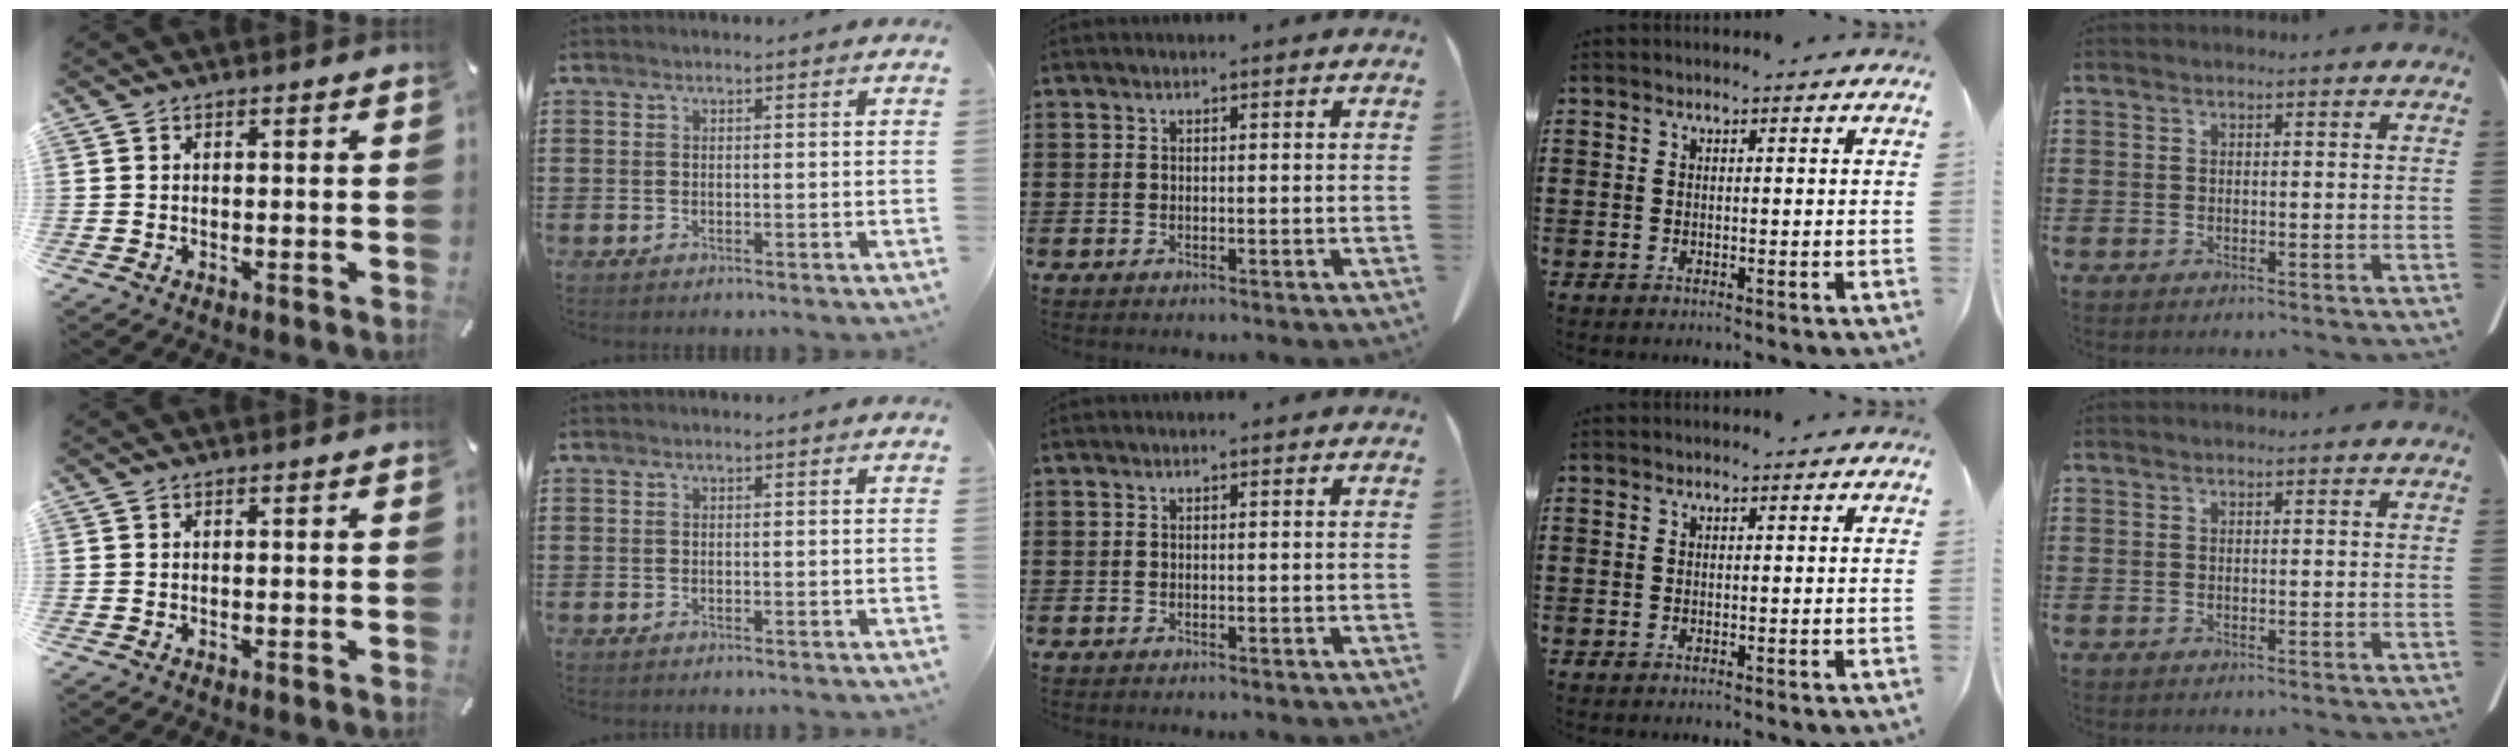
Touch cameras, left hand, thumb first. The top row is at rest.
{}